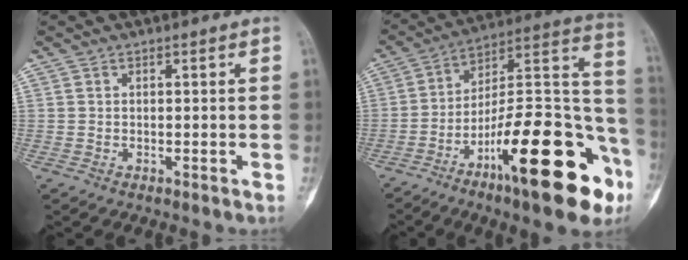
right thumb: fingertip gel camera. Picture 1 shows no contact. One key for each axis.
{"total": 26.8, "fx": -12.5, "fy": 7.7, "fz": 22.4, "tx": -0.286, "ty": 0.075, "tz": -0.193}